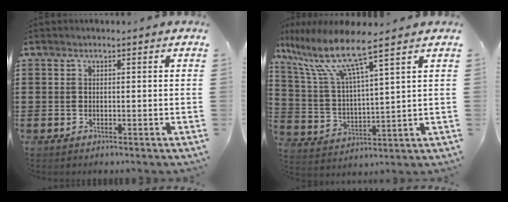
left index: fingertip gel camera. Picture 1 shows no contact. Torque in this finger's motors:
{"motor_torque": [1.38, 0.75, 0.99, 0.21]}